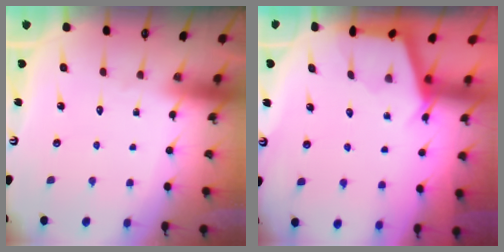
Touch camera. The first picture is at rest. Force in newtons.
{"total": 2.8, "press": 2.8, "slide": 0.4}